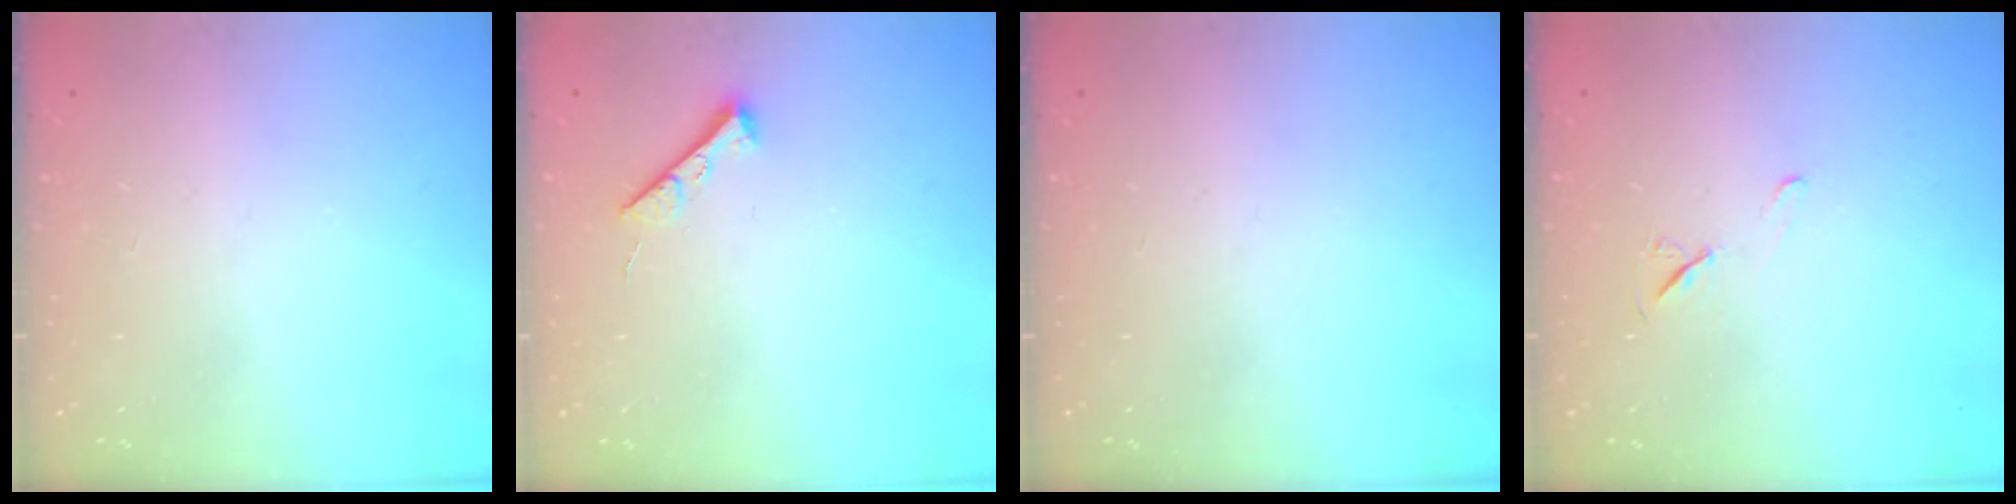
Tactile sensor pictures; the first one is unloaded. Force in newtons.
{"total": 5.4, "press": 5.4, "slide": 0.8}
{"total": 0.0}
{"total": 5.7, "press": 5.2, "slide": 2.4}